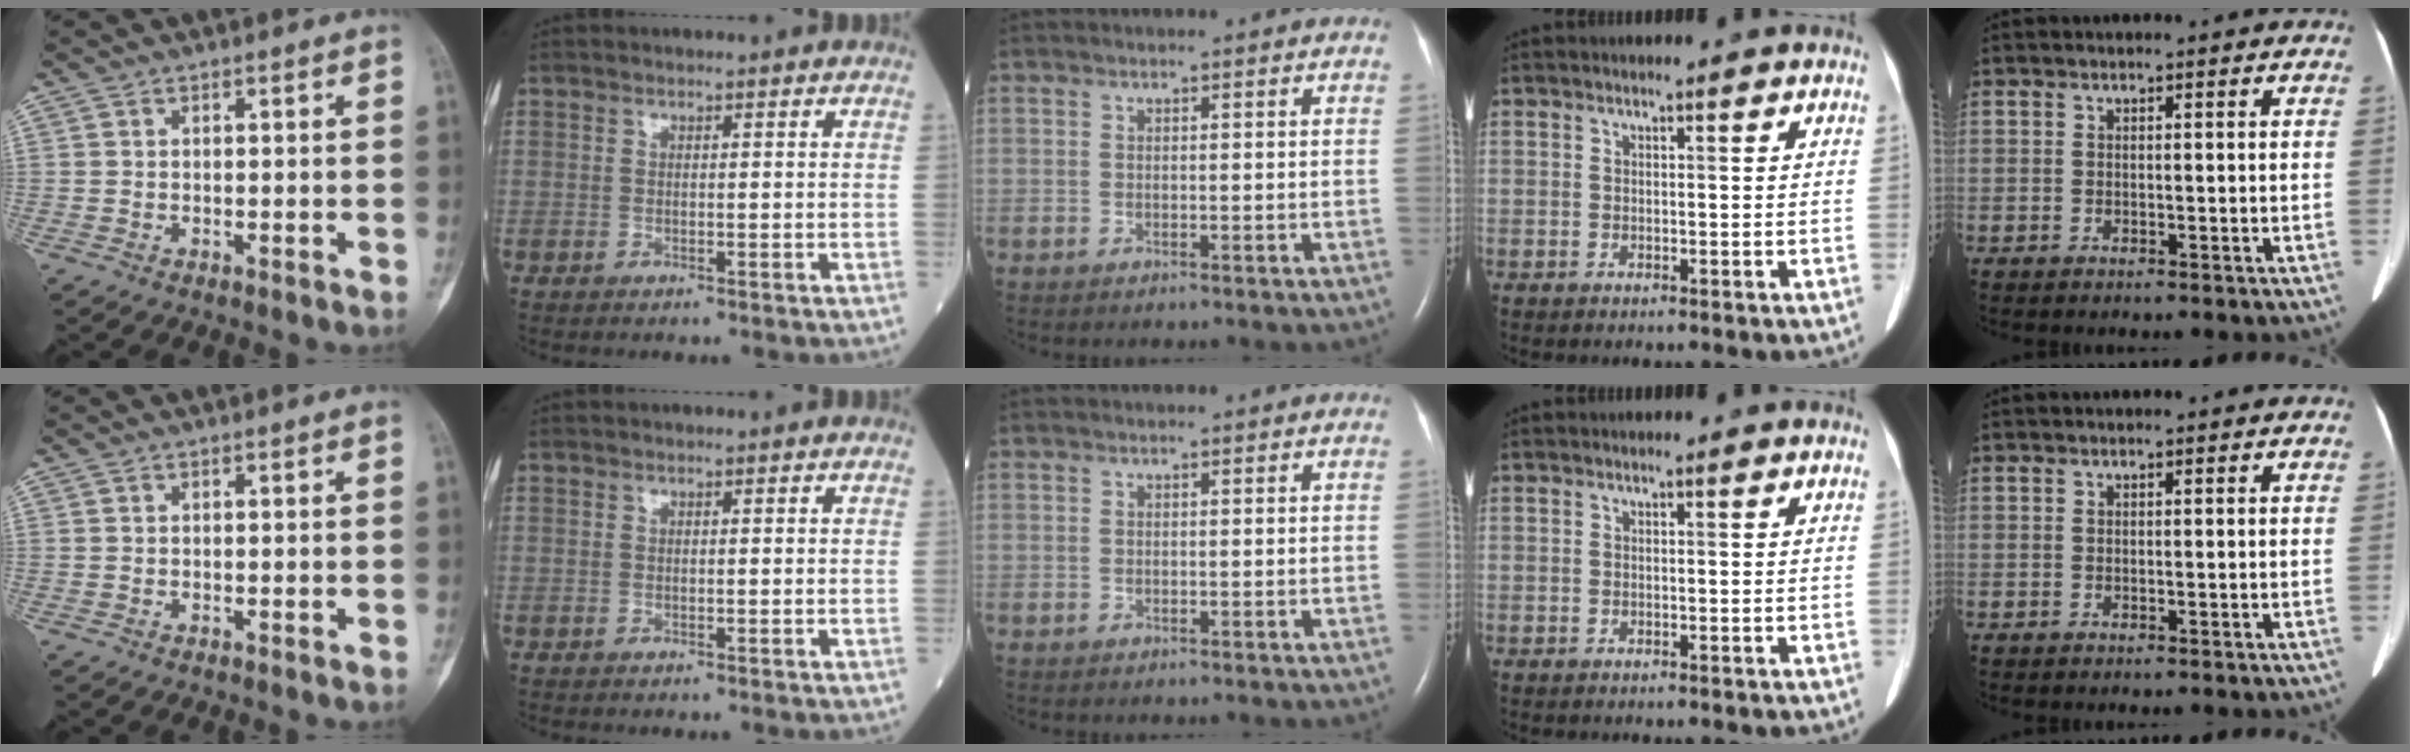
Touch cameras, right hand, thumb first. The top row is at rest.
{}